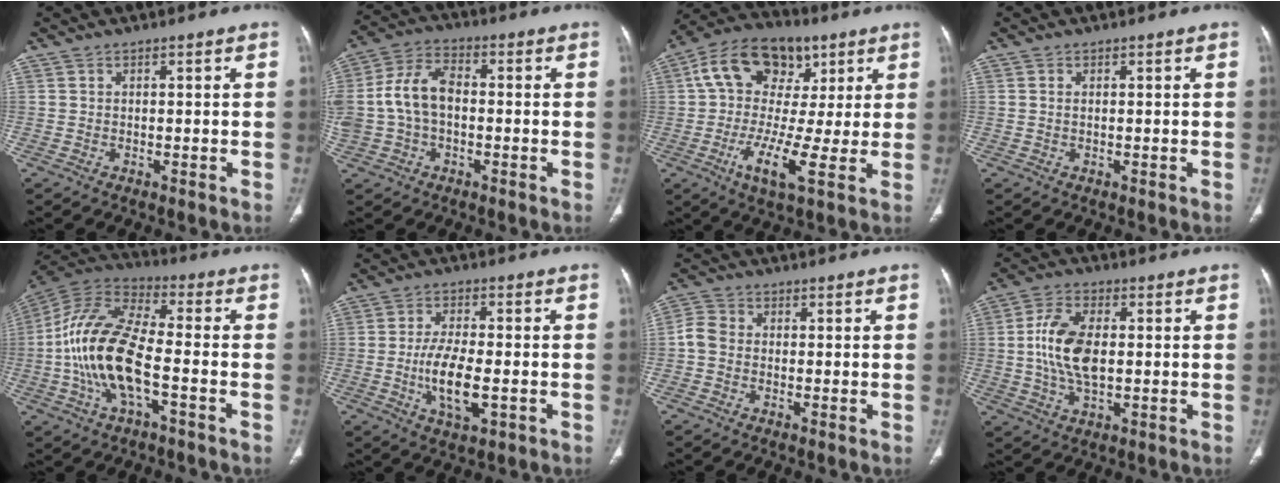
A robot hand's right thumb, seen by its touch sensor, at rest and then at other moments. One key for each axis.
{"total": 10.9, "fx": -0.5, "fy": 7.1, "fz": 8.2, "tx": -0.169, "ty": 0.035, "tz": -0.017}
{"total": 17.2, "fx": 3.1, "fy": 10.3, "fz": 13.5, "tx": -0.208, "ty": 0.007, "tz": 0.038}
{"total": 0.5, "fx": 0.1, "fy": 0.2, "fz": 0.4, "tx": -0.012, "ty": 0.004, "tz": 0.002}
{"total": 17.2, "fx": -3.8, "fy": 7.0, "fz": 15.2, "tx": -0.315, "ty": 0.036, "tz": -0.075}
{"total": 9.1, "fx": -2.2, "fy": 3.9, "fz": 8.0, "tx": -0.148, "ty": 0.004, "tz": -0.036}
{"total": 3.7, "fx": -0.6, "fy": 3.0, "fz": 2.1, "tx": -0.042, "ty": 0.010, "tz": -0.022}
{"total": 10.9, "fx": 0.3, "fy": 5.9, "fz": 9.2, "tx": -0.182, "ty": 0.005, "tz": 0.004}